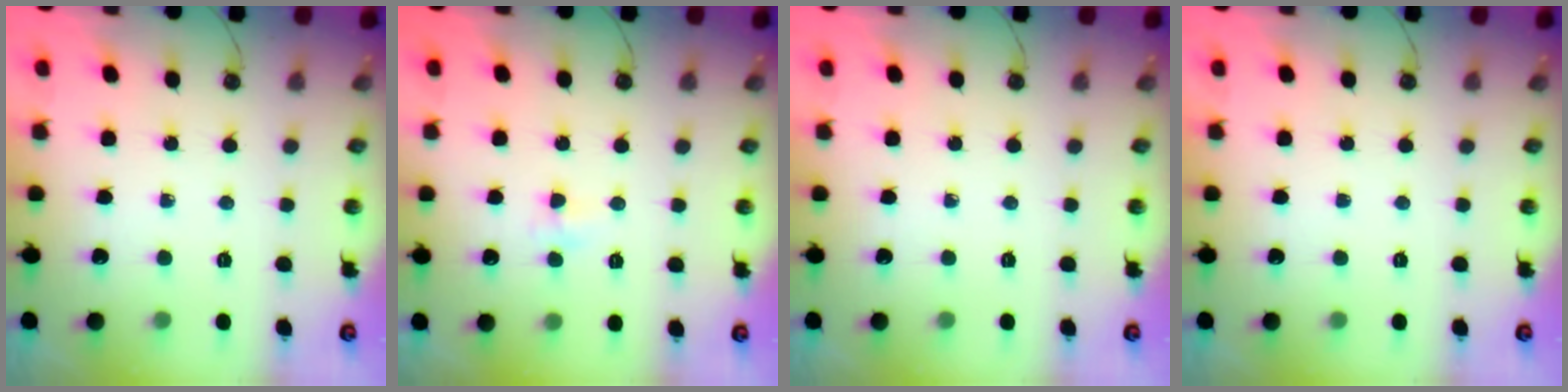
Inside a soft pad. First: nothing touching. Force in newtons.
{"total": 2.8, "press": 2.7, "slide": 0.5}
{"total": 0.0}
{"total": 0.0}